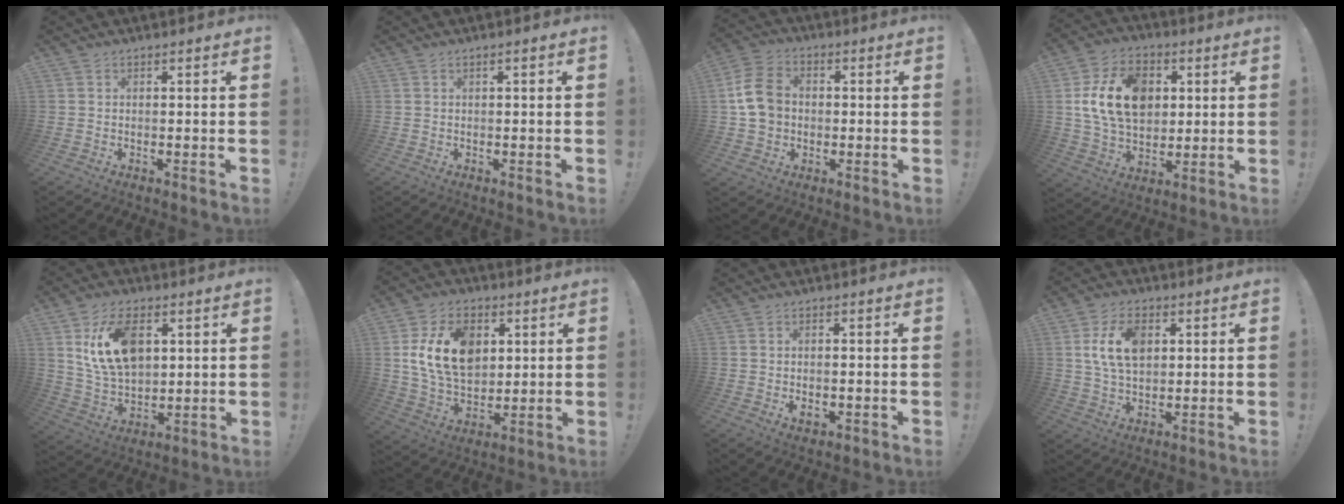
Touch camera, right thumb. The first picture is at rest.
{"total": 0.8, "force": [0.0, -0.1, 0.8], "torque": [-0.014, -0.001, -0.001]}
{"total": 11.2, "force": [0.7, 9.1, 6.4], "torque": [-0.116, 0.013, 0.018]}
{"total": 18.4, "force": [3.5, 13.4, 12.1], "torque": [-0.208, -0.008, 0.068]}
{"total": 16.0, "force": [5.3, 10.1, 11.2], "torque": [-0.198, -0.011, 0.098]}
{"total": 18.0, "force": [4.6, 12.7, 11.9], "torque": [-0.209, -0.013, 0.087]}
{"total": 2.4, "force": [-0.7, 1.3, 2.0], "torque": [-0.030, -0.001, -0.014]}
{"total": 11.9, "force": [3.1, 7.7, 8.4], "torque": [-0.154, 0.000, 0.053]}